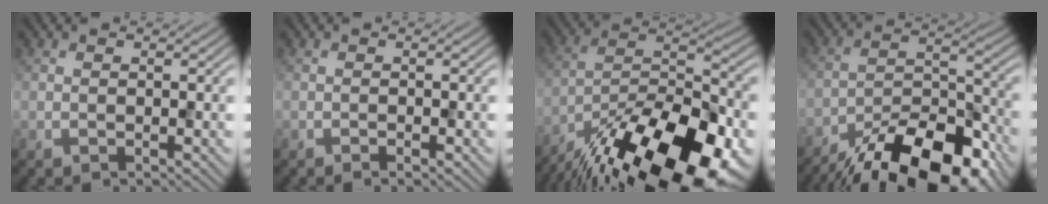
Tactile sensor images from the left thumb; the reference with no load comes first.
{"total": 0.8, "force": [-0.6, 0.0, 0.6], "torque": [-0.011, 0.000, -0.010]}
{"total": 20.8, "force": [-15.0, 7.0, 12.7], "torque": [-0.205, -0.045, -0.236]}
{"total": 18.2, "force": [-14.2, 6.7, 9.3], "torque": [-0.156, -0.033, -0.210]}